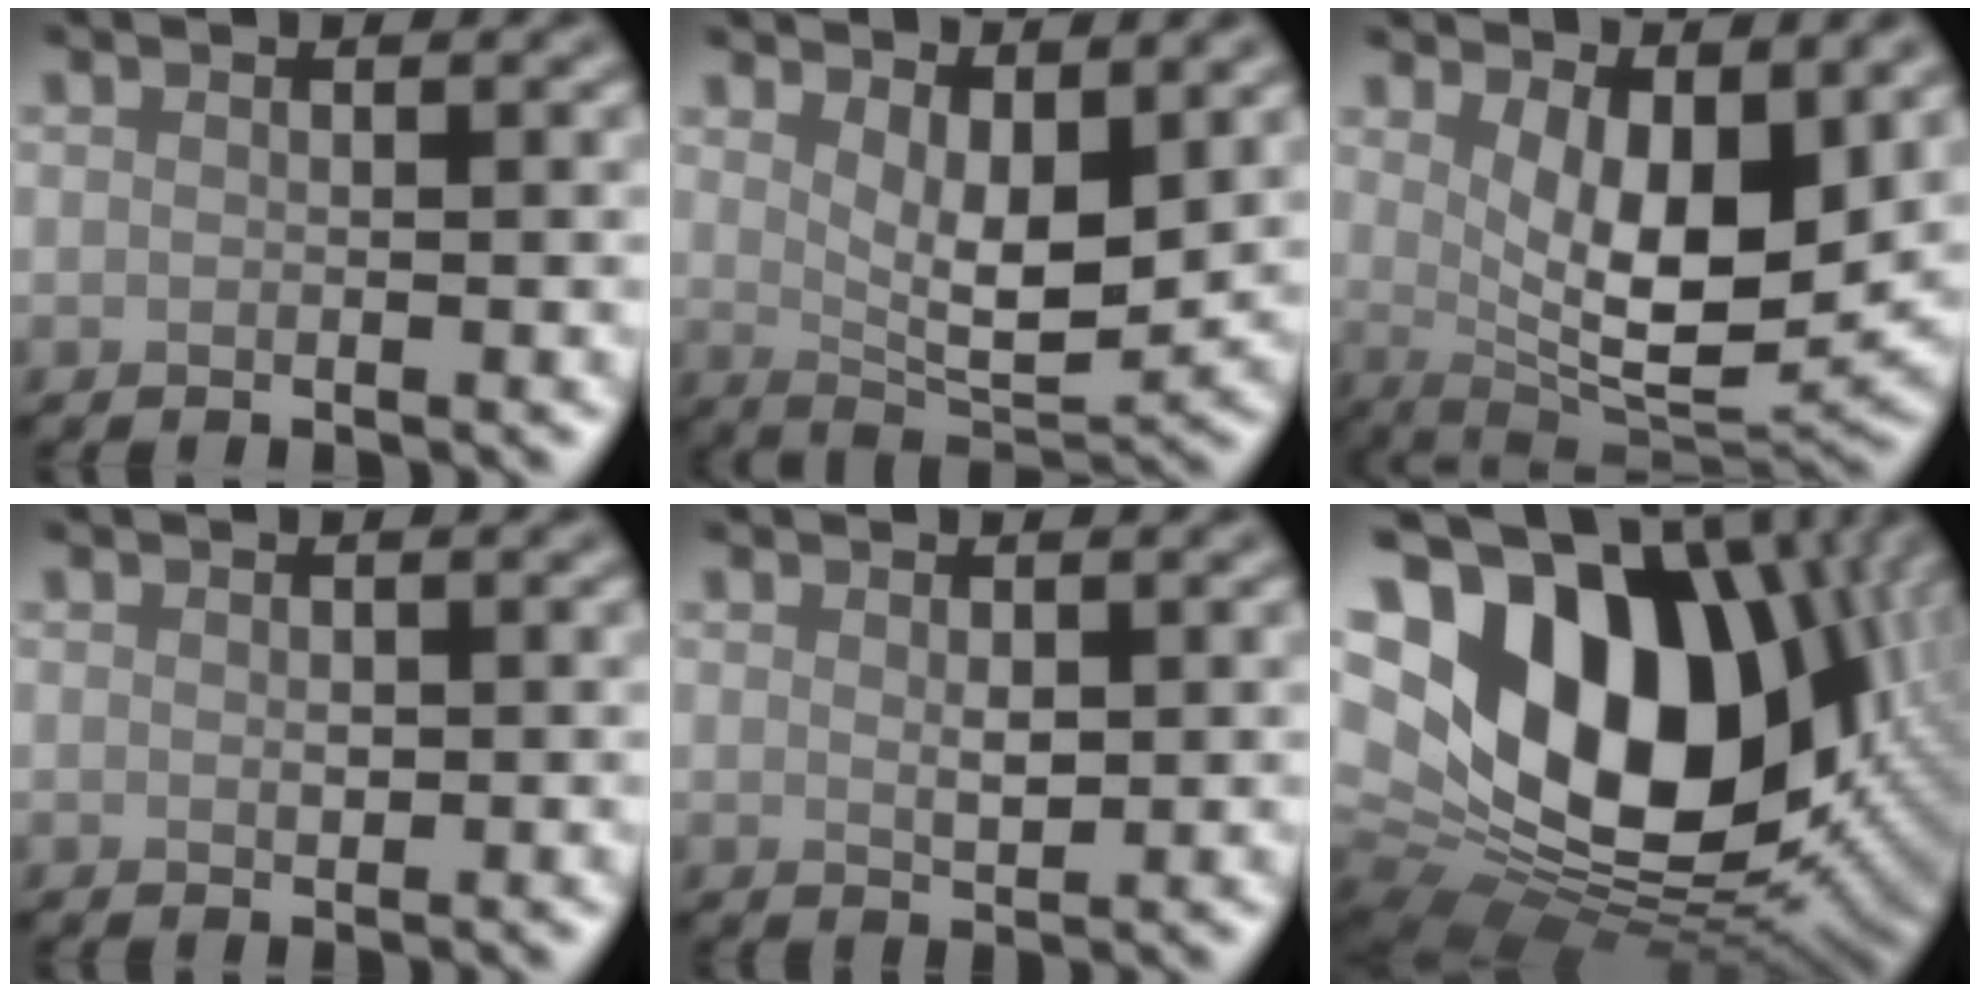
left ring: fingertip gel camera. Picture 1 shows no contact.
{"total": 5.6, "force": [2.2, 2.5, 4.5], "torque": [-0.080, -0.016, 0.044]}
{"total": 8.8, "force": [2.8, 3.7, 7.5], "torque": [-0.127, -0.026, 0.052]}
{"total": 0.7, "force": [0.1, 0.5, 0.5], "torque": [-0.007, -0.001, 0.003]}
{"total": 1.3, "force": [0.5, 0.7, 1.1], "torque": [-0.019, -0.004, 0.013]}
{"total": 20.9, "force": [3.0, 14.7, 14.5], "torque": [-0.276, -0.018, 0.087]}